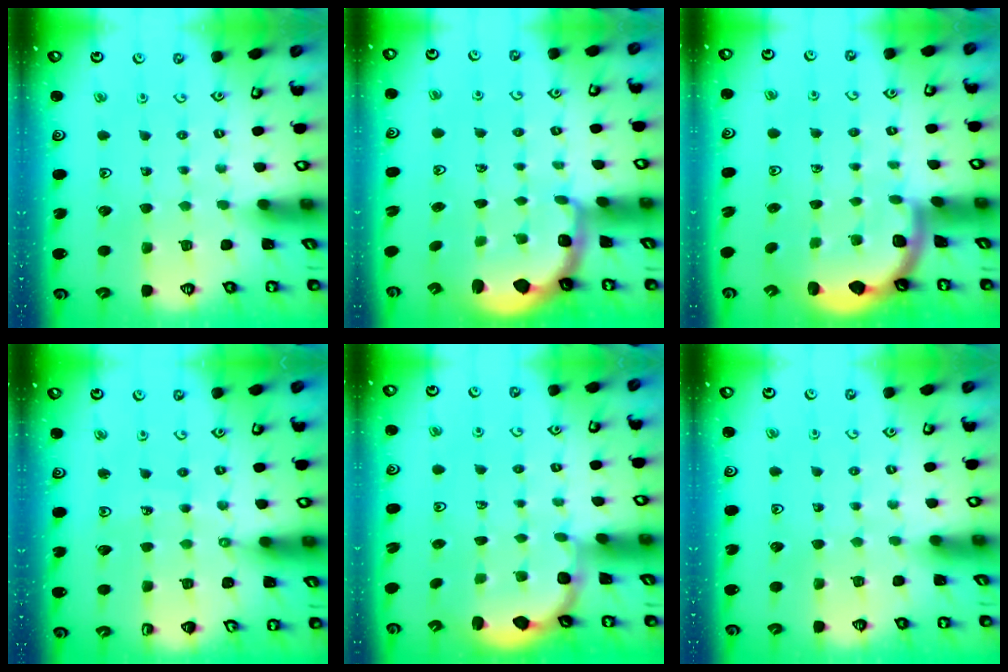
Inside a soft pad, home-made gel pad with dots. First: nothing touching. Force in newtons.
{"total": 2.4, "press": 1.2, "slide": 2.1}
{"total": 1.6, "press": 1.6, "slide": 0.1}
{"total": 3.9, "press": 3.9, "slide": 0.2}
{"total": 2.9, "press": 2.6, "slide": 1.2}
{"total": 0.0}